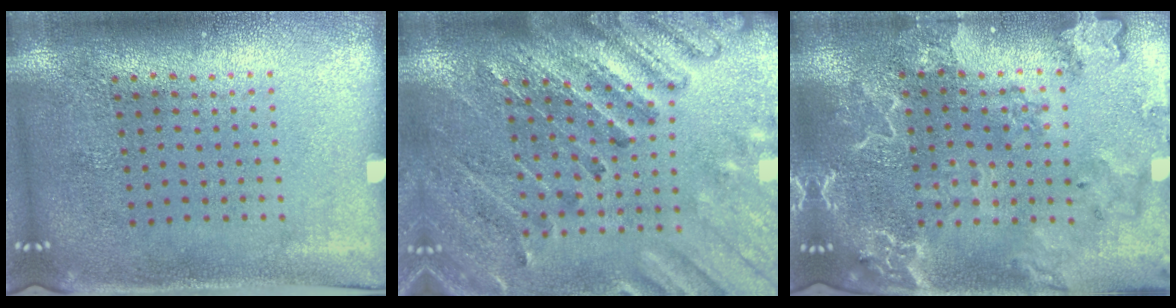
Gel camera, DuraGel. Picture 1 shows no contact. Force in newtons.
{"total": 2.6, "press": 2.6, "slide": 0.4}
{"total": 2.6, "press": 2.5, "slide": 0.9}